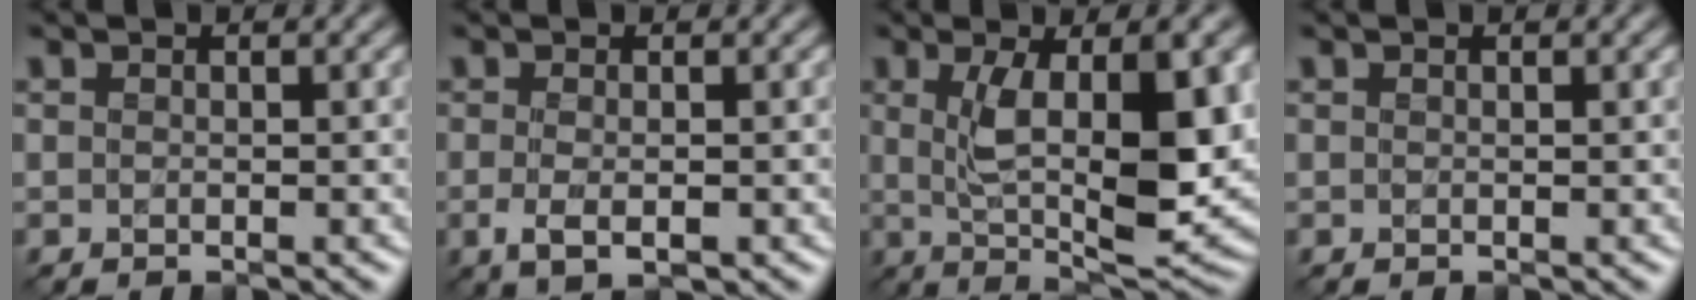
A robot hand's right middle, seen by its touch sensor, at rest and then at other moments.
{"total": 2.6, "force": [-0.6, 1.0, 2.3], "torque": [-0.048, -0.009, -0.010]}
{"total": 10.3, "force": [1.1, 4.0, 9.4], "torque": [-0.152, -0.001, 0.021]}
{"total": 0.0}